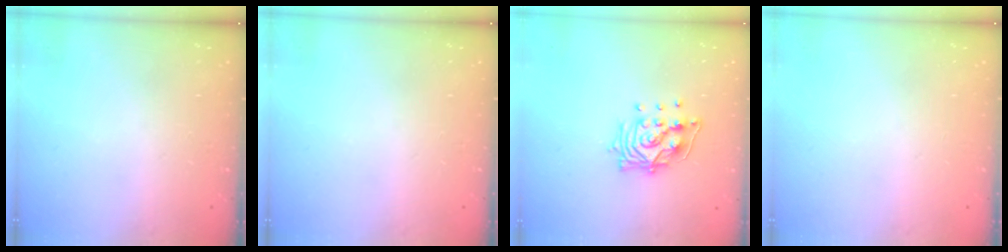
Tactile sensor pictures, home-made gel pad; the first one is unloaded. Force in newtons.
{"total": 0.0}
{"total": 12.0, "press": 12.0, "slide": 1.1}
{"total": 0.0}